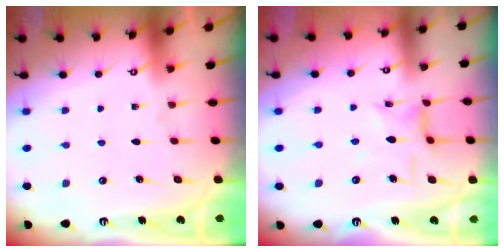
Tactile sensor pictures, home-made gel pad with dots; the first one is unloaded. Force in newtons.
{"total": 4.2, "press": 4.2, "slide": 0.3}